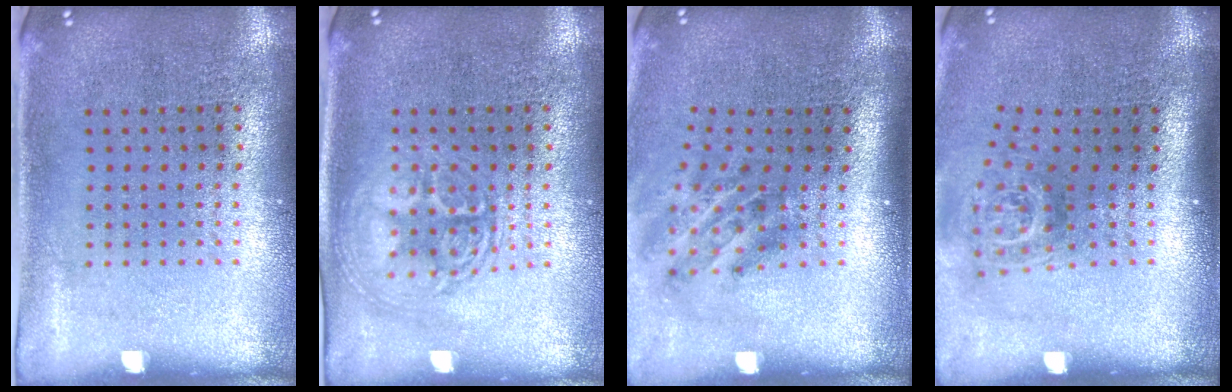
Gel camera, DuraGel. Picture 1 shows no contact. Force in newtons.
{"total": 2.0, "press": 1.9, "slide": 0.3}
{"total": 1.9, "press": 1.2, "slide": 1.5}
{"total": 1.8, "press": 1.2, "slide": 1.3}